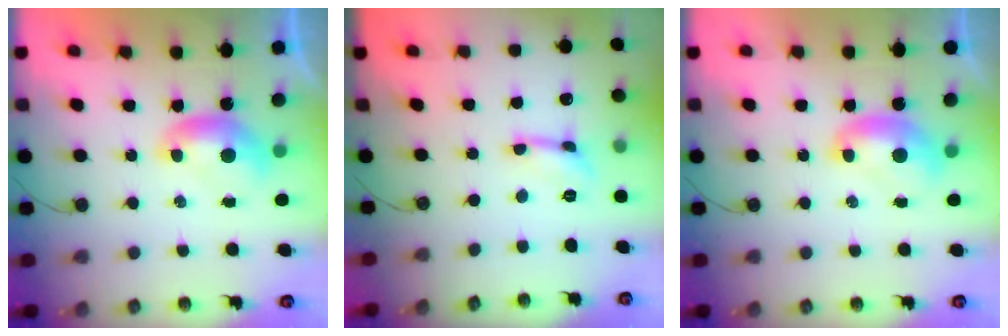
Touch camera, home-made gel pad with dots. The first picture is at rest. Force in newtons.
{"total": 1.2, "press": 1.1, "slide": 0.3}
{"total": 1.6, "press": 1.6, "slide": 0.1}